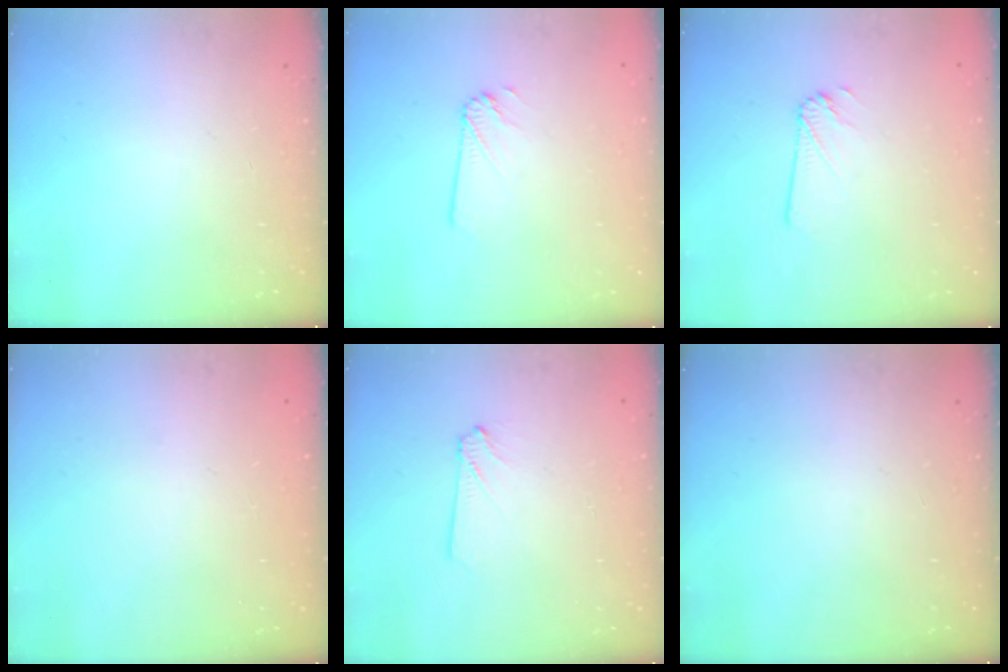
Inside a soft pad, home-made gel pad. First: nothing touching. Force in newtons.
{"total": 1.6, "press": 1.6, "slide": 0.0}
{"total": 1.6, "press": 1.6, "slide": 0.0}
{"total": 0.0}
{"total": 2.9, "press": 2.9, "slide": 0.4}
{"total": 0.0}